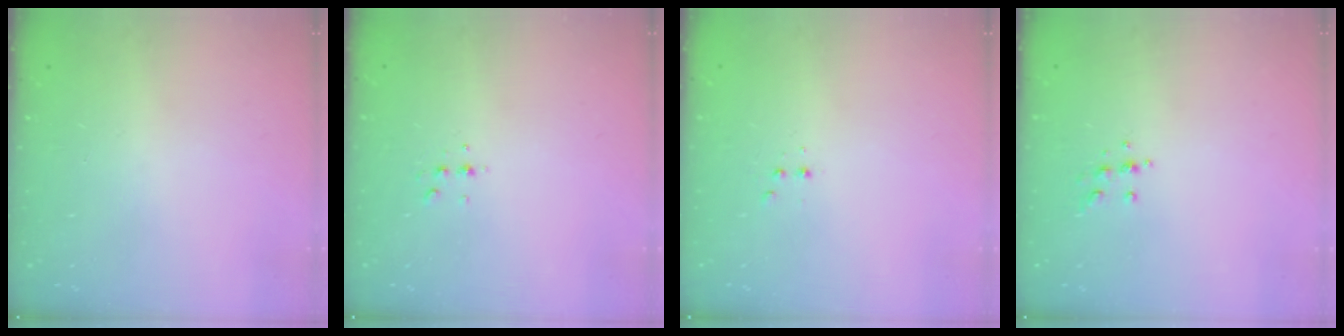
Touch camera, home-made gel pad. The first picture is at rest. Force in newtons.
{"total": 4.0, "press": 3.9, "slide": 0.9}
{"total": 2.5, "press": 2.4, "slide": 0.5}
{"total": 6.2, "press": 6.1, "slide": 0.7}